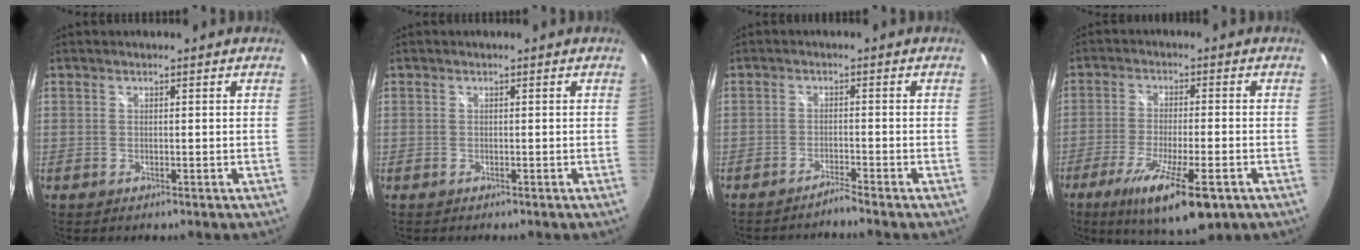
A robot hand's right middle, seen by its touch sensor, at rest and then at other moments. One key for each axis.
{"total": 0.0}
{"total": 2.1, "fx": -2.0, "fy": -0.8, "fz": 0.1, "tx": -0.016, "ty": 0.001, "tz": -0.038}
{"total": 14.6, "fx": -8.2, "fy": 3.3, "fz": 11.6, "tx": -0.221, "ty": -0.050, "tz": -0.136}